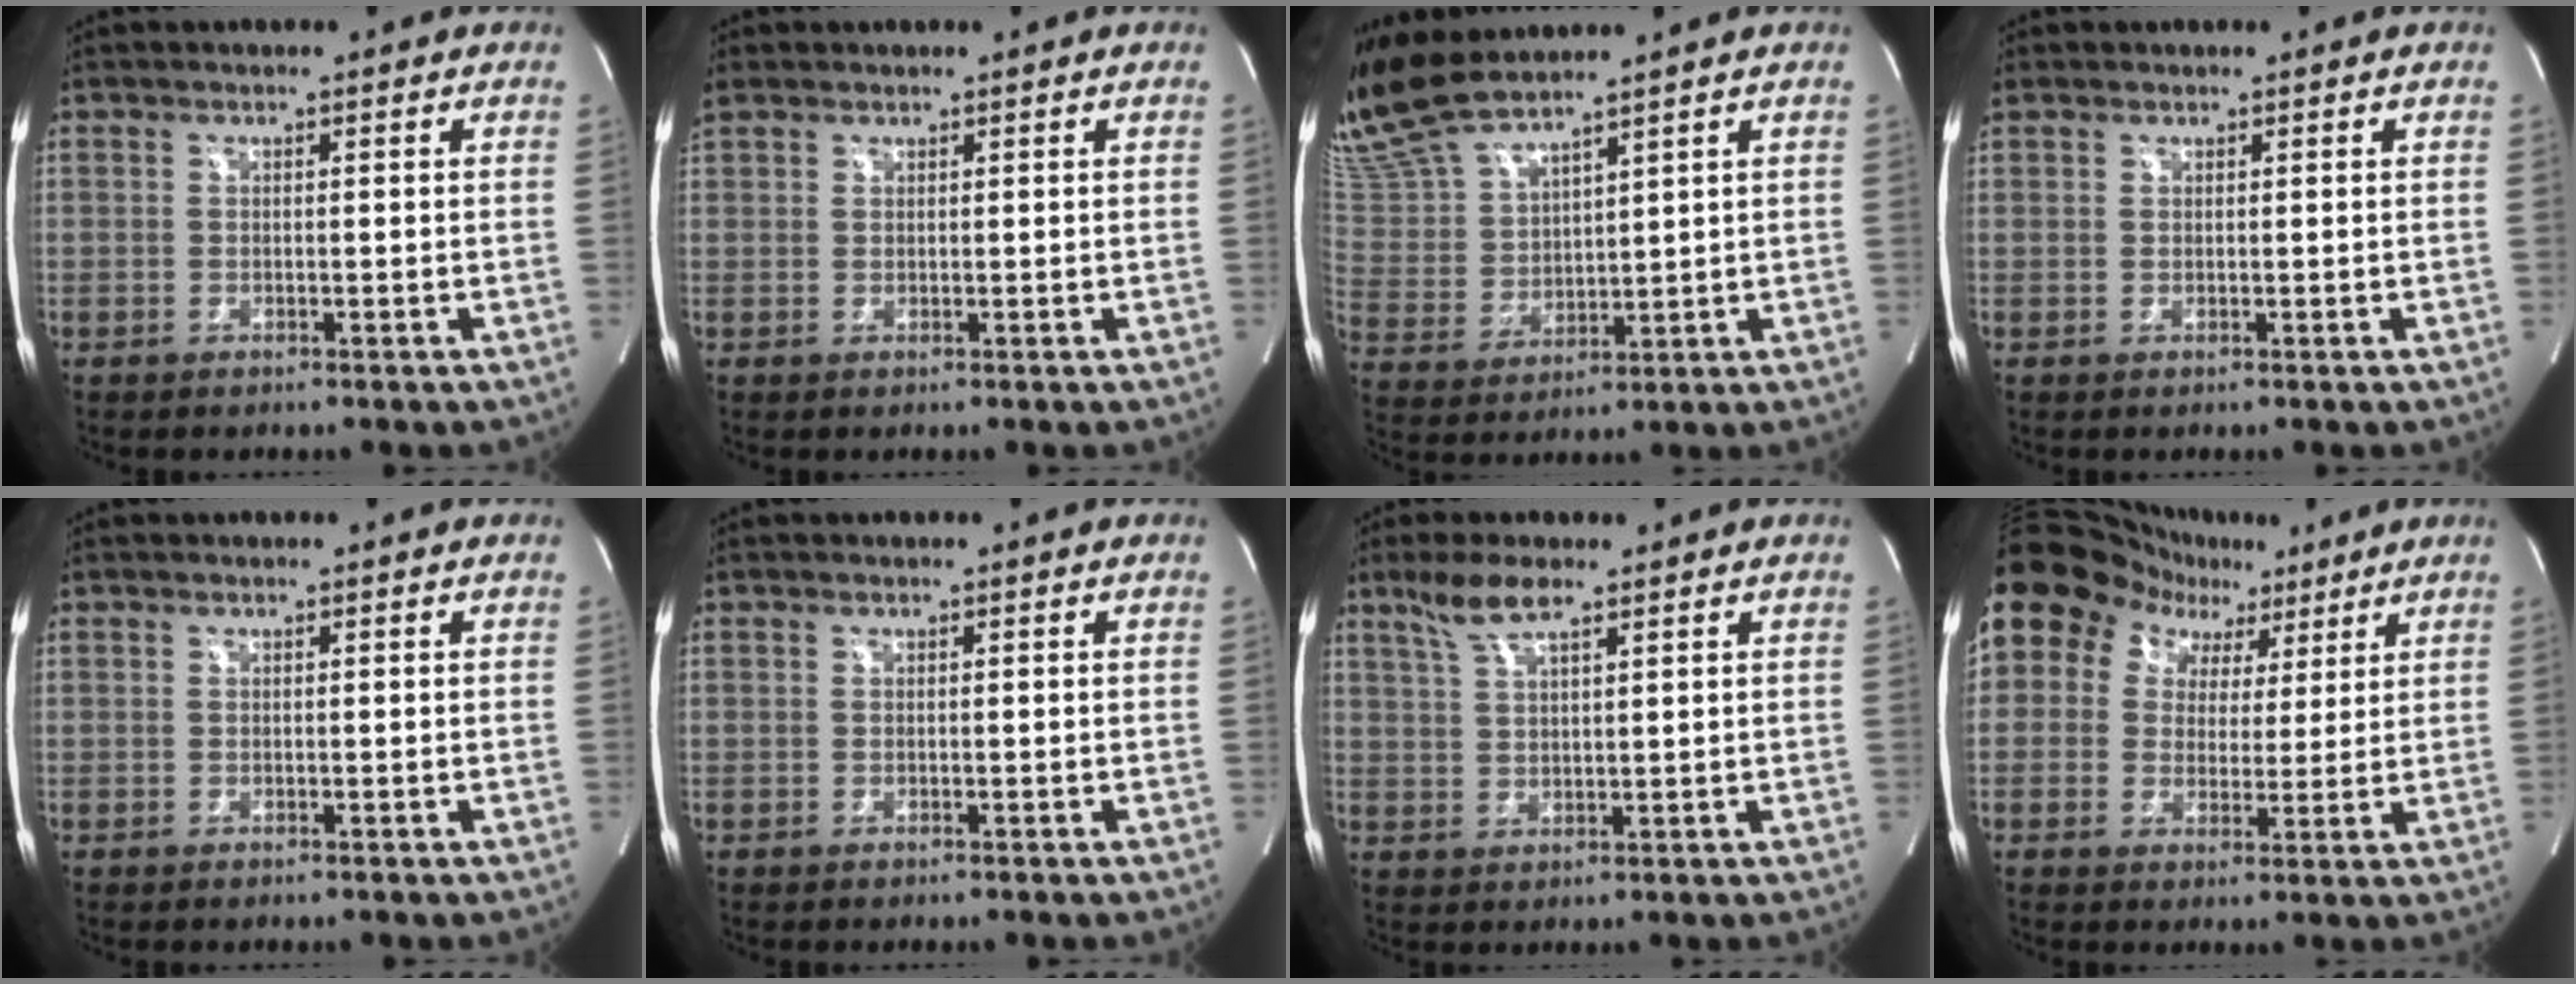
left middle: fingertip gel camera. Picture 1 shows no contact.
{"total": 1.9, "force": [1.6, 1.0, 0.4], "torque": [-0.019, 0.018, 0.036]}
{"total": 10.5, "force": [9.8, 0.7, 3.9], "torque": [-0.103, 0.010, 0.214]}
{"total": 1.3, "force": [1.0, 0.7, 0.1], "torque": [-0.008, 0.016, 0.022]}
{"total": 0.0}
{"total": 0.0}
{"total": 5.2, "force": [3.7, 0.9, 3.6], "torque": [-0.081, 0.009, 0.076]}
{"total": 13.8, "force": [7.9, 10.3, 4.5], "torque": [-0.072, 0.057, 0.122]}